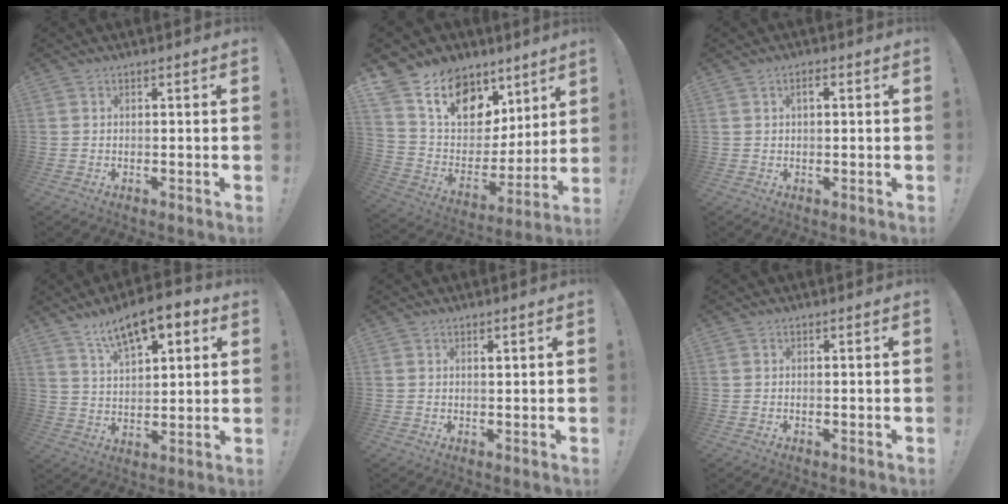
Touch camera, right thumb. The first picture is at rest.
{"total": 14.6, "force": [10.2, 9.2, 5.0], "torque": [-0.094, -0.077, 0.201]}
{"total": 1.9, "force": [0.5, 1.0, 1.5], "torque": [-0.023, 0.002, 0.006]}
{"total": 12.1, "force": [8.0, 5.0, 7.6], "torque": [-0.124, -0.043, 0.141]}
{"total": 0.8, "force": [0.5, 0.2, 0.6], "torque": [-0.003, -0.003, 0.007]}
{"total": 0.0}